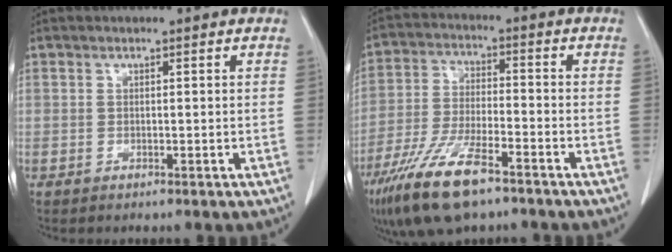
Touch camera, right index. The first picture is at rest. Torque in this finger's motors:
{"motor_torque": [1.08, -1.07, 0.74, 0.21]}